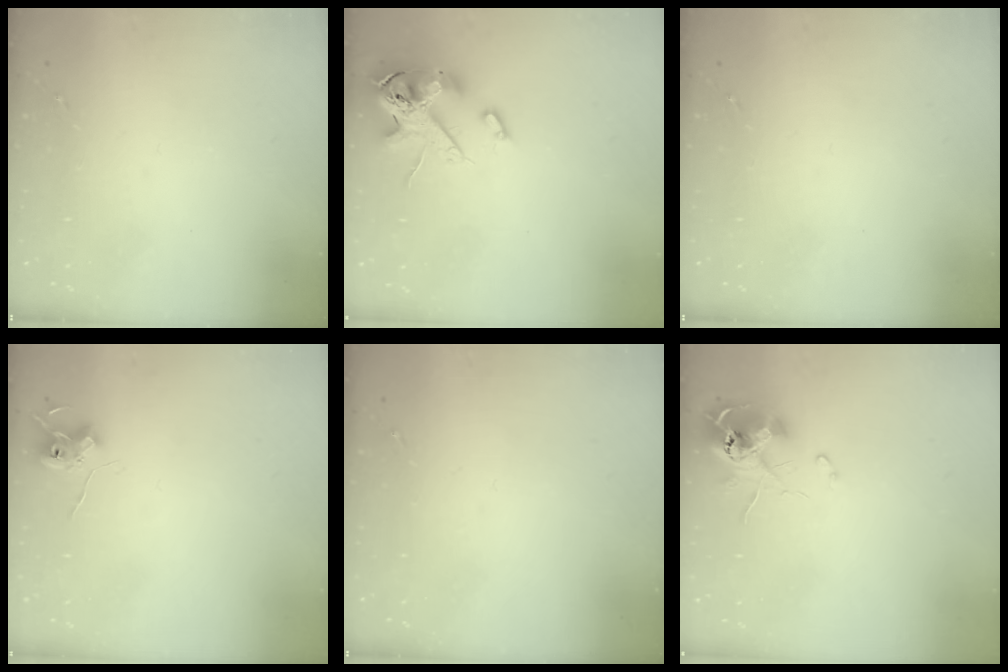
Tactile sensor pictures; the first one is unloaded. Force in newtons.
{"total": 15.3, "press": 15.1, "slide": 2.6}
{"total": 0.0}
{"total": 6.9, "press": 6.9, "slide": 0.6}
{"total": 0.0}
{"total": 11.3, "press": 11.3, "slide": 0.6}